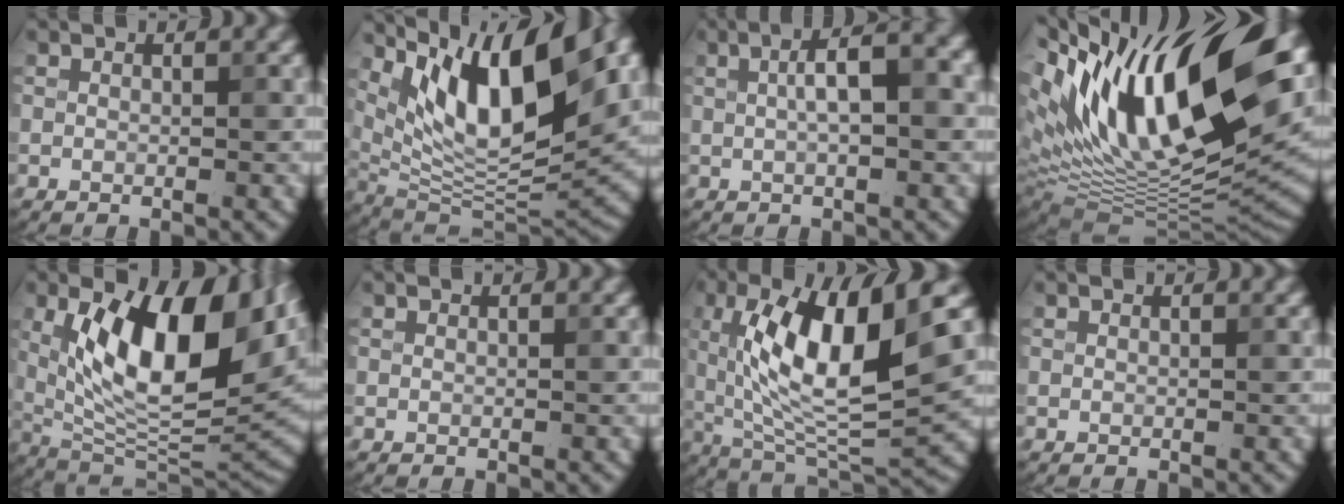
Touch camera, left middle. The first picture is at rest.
{"total": 12.9, "force": [5.3, 4.7, 10.8], "torque": [-0.168, 0.000, 0.105]}
{"total": 5.4, "force": [0.5, 1.7, 5.0], "torque": [-0.079, 0.017, 0.011]}
{"total": 19.2, "force": [5.6, 8.7, 16.2], "torque": [-0.288, 0.010, 0.107]}
{"total": 14.8, "force": [2.8, 6.6, 12.9], "torque": [-0.210, -0.004, 0.051]}
{"total": 0.0}
{"total": 12.1, "force": [2.5, 3.8, 11.2], "torque": [-0.196, 0.001, 0.051]}
{"total": 0.0}